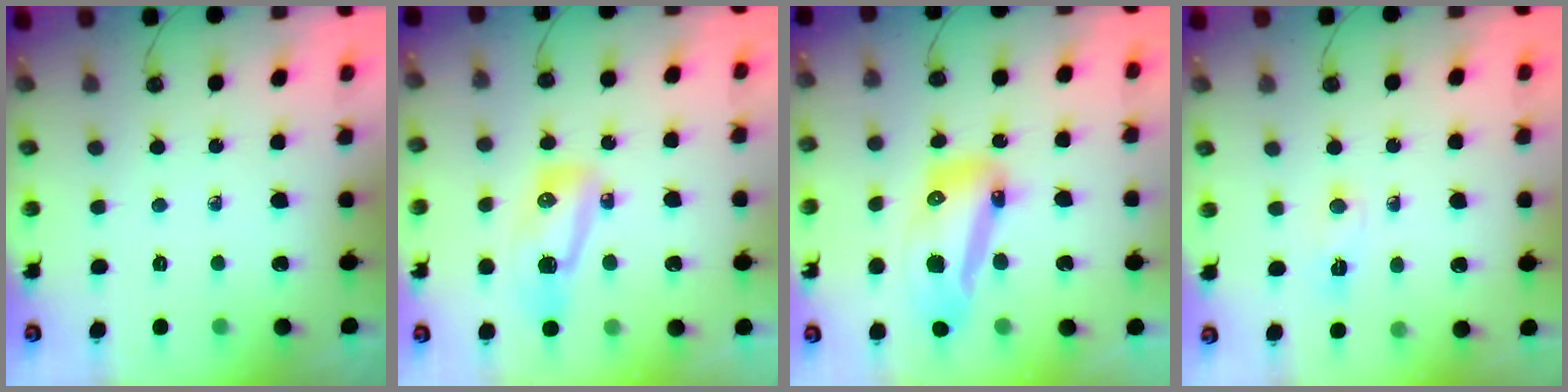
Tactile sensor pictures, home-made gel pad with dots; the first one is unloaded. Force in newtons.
{"total": 10.7, "press": 10.5, "slide": 2.3}
{"total": 14.3, "press": 14.2, "slide": 1.7}
{"total": 4.4, "press": 4.1, "slide": 1.5}